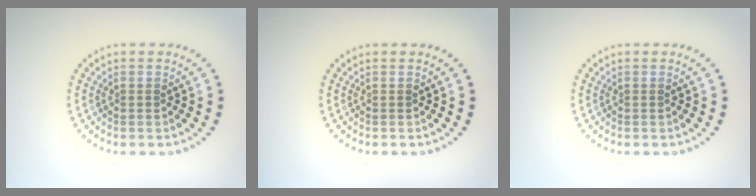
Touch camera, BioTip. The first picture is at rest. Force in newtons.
{"total": 0.0}
{"total": 0.0}